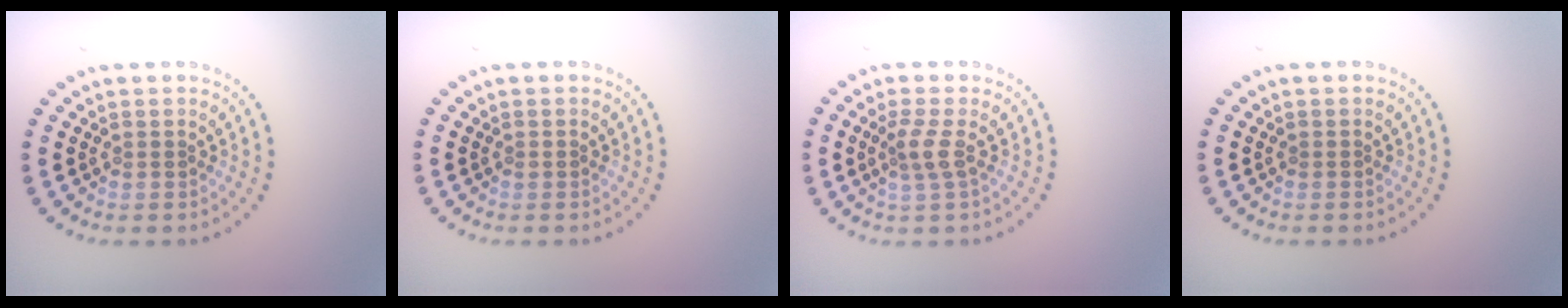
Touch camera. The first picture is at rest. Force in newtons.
{"total": 0.0}
{"total": 2.0, "press": 1.6, "slide": 1.3}
{"total": 0.0}